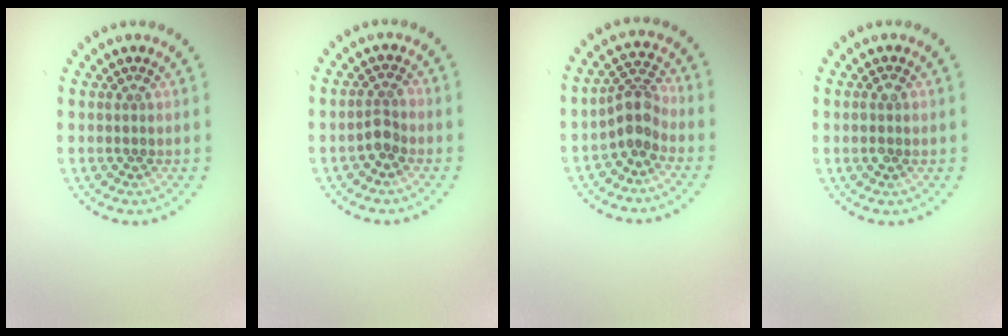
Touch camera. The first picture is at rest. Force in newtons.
{"total": 1.5, "press": 1.2, "slide": 1.0}
{"total": 2.6, "press": 1.9, "slide": 1.7}
{"total": 1.2, "press": 1.1, "slide": 0.3}